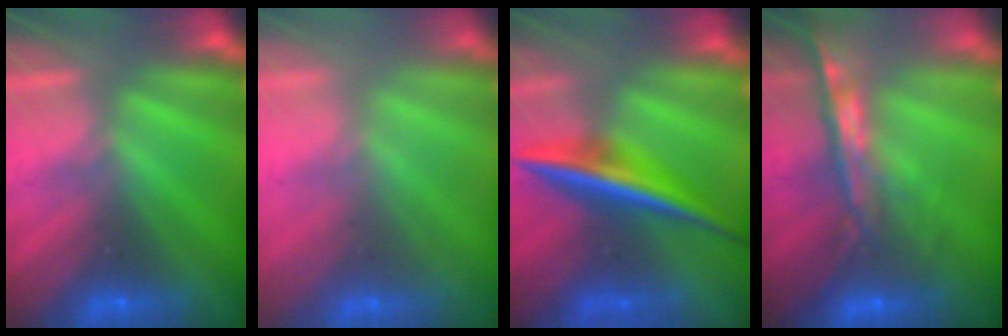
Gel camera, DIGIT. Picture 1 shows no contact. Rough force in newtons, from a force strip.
{"total": 2.7}
{"total": 7.2}
{"total": 7.2}